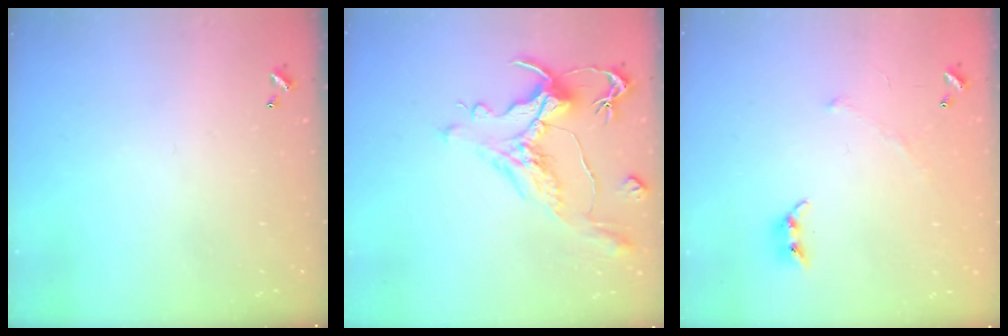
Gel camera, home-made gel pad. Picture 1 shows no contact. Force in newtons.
{"total": 1.7, "press": 0.9, "slide": 1.4}
{"total": 4.2, "press": 4.2, "slide": 0.9}